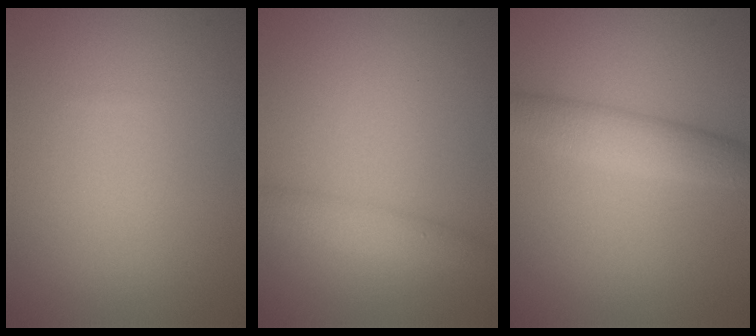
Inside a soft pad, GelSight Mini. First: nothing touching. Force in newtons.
{"total": 2.4, "press": 2.4, "slide": 0.1}
{"total": 3.5, "press": 3.5, "slide": 0.0}